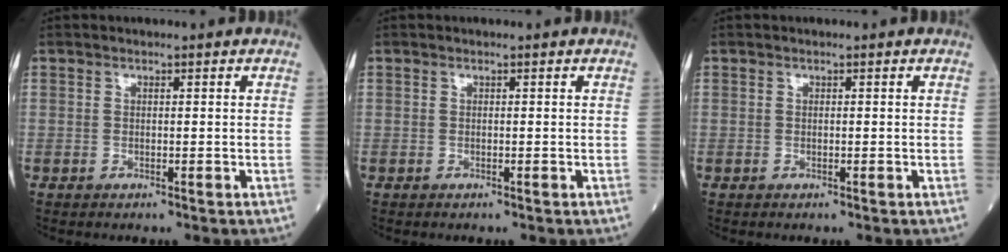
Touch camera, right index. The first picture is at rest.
{"total": 0.0}
{"total": 0.0}